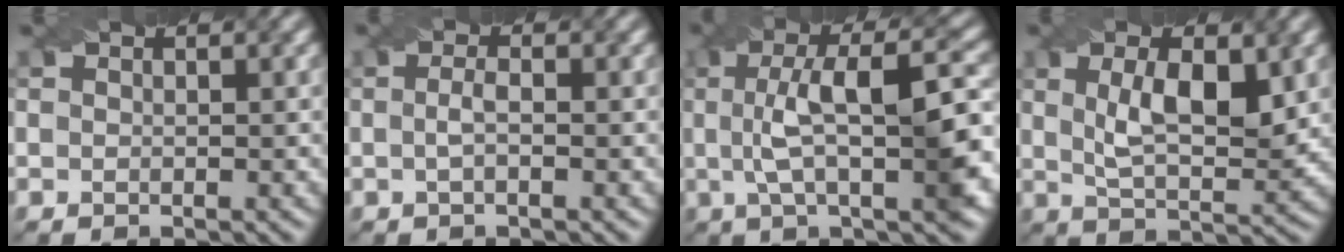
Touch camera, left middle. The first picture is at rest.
{"total": 1.4, "force": [-0.2, 0.4, 1.3], "torque": [-0.031, 0.002, -0.004]}
{"total": 9.6, "force": [0.5, 2.9, 9.1], "torque": [-0.139, 0.014, 0.006]}
{"total": 6.4, "force": [1.6, 2.5, 5.7], "torque": [-0.106, -0.002, 0.033]}